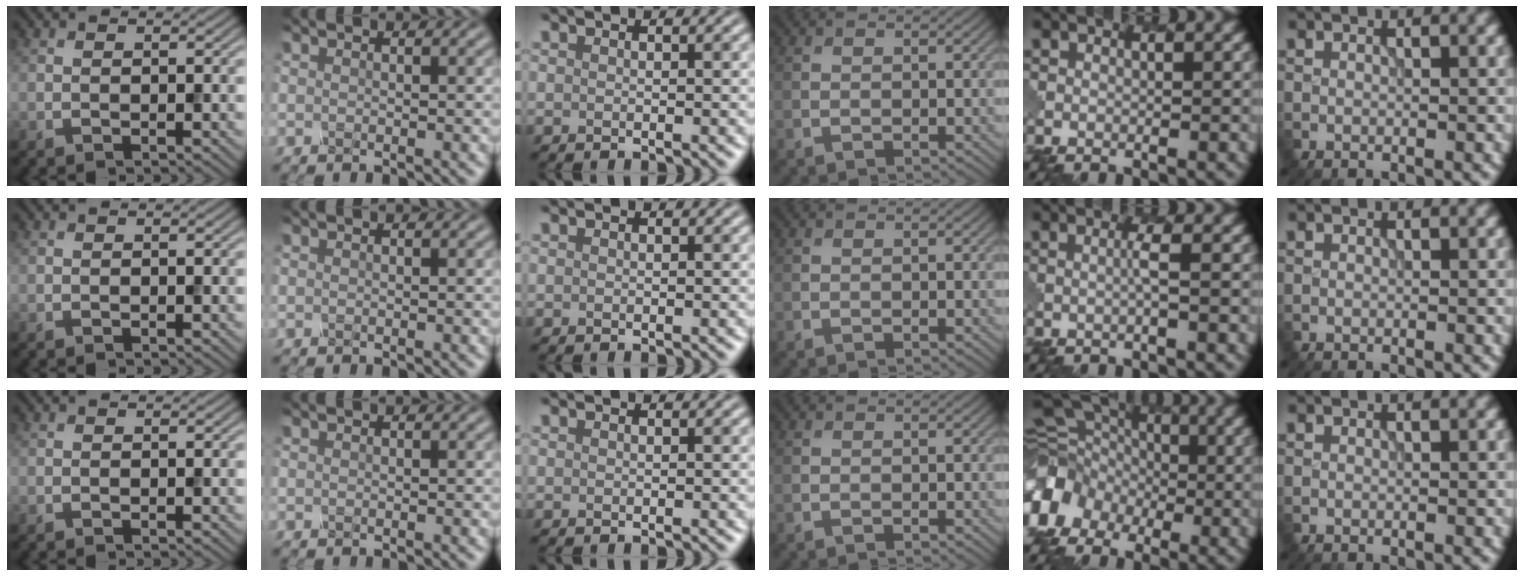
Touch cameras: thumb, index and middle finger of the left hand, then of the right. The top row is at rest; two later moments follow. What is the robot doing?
{"motion": "screw", "object": "spray bottle"}